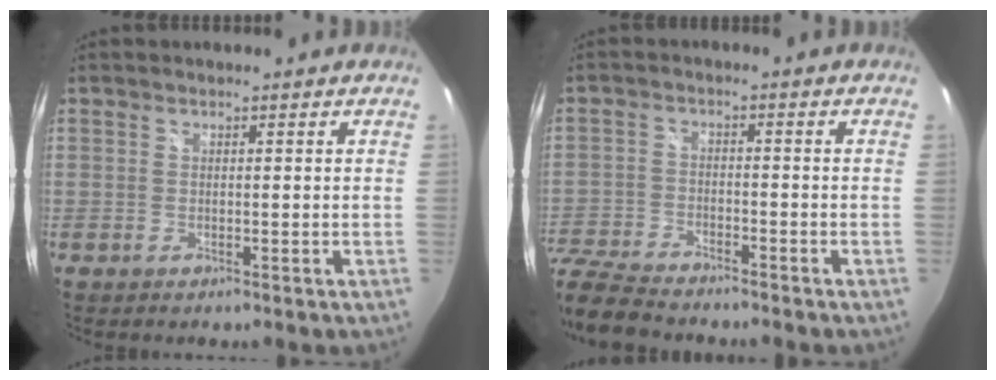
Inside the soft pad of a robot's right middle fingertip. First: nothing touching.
{"total": 12.7, "force": [-10.9, 3.4, 5.6], "torque": [-0.151, -0.031, -0.208]}